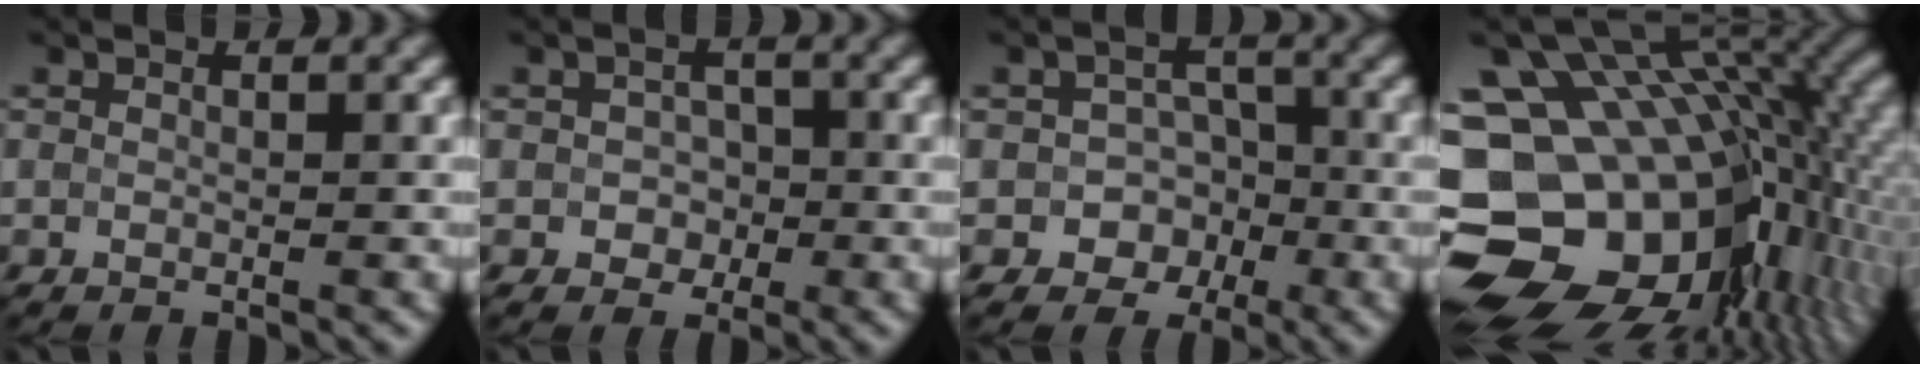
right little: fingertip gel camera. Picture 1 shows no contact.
{"total": 1.8, "force": [-1.0, 1.4, 0.0], "torque": [-0.001, -0.004, -0.015]}
{"total": 4.6, "force": [-2.8, 3.7, 0.5], "torque": [0.035, 0.006, -0.052]}
{"total": 19.5, "force": [-3.7, 13.7, 13.5], "torque": [-0.231, 0.003, -0.032]}